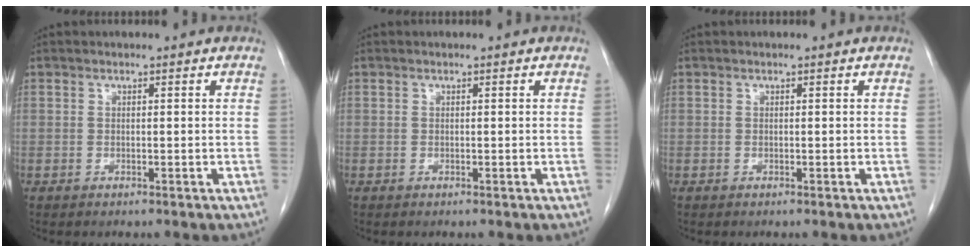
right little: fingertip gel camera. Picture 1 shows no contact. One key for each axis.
{"total": 0.0}
{"total": 0.0}